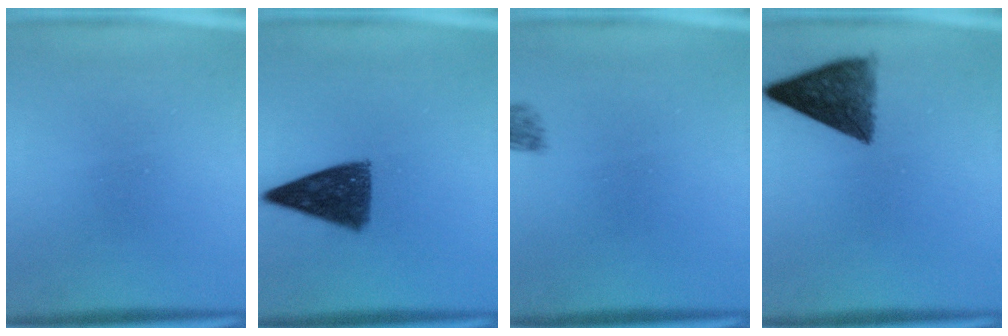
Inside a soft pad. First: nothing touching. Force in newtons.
{"total": 9.8}
{"total": 1.2}
{"total": 9.0}